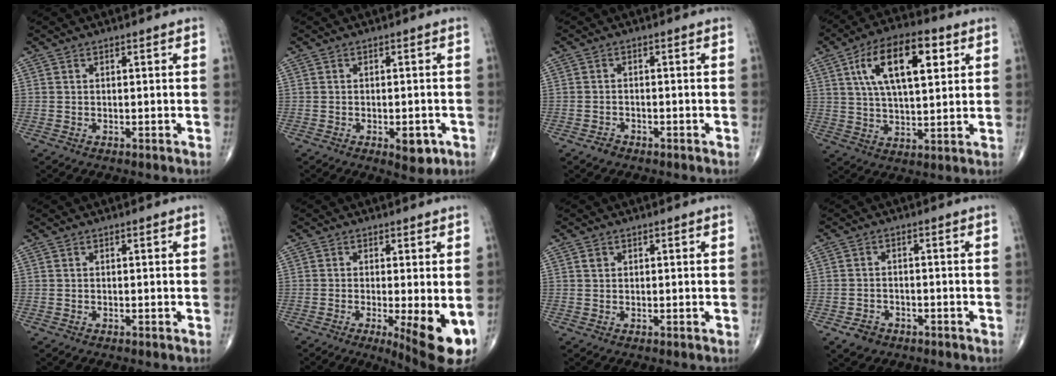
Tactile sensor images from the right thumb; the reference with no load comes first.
{"total": 4.4, "force": [-1.9, 2.0, 3.5], "torque": [-0.035, 0.001, -0.018]}
{"total": 1.9, "force": [-1.4, 1.1, 0.5], "torque": [-0.011, 0.007, -0.021]}
{"total": 16.3, "force": [5.7, 7.2, 13.4], "torque": [-0.210, -0.001, 0.095]}
{"total": 0.0}
{"total": 10.2, "force": [-2.8, 2.4, 9.5], "torque": [-0.134, -0.022, -0.038]}
{"total": 0.8, "force": [0.3, 0.7, 0.3], "torque": [-0.002, 0.000, 0.004]}
{"total": 3.8, "force": [-2.3, 2.7, 1.3], "torque": [-0.018, 0.012, -0.035]}